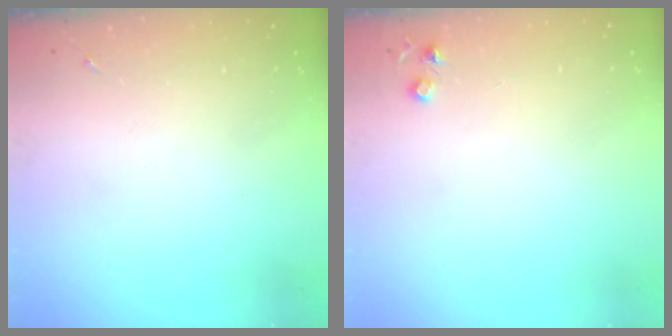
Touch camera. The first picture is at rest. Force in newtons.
{"total": 4.2, "press": 4.1, "slide": 0.7}